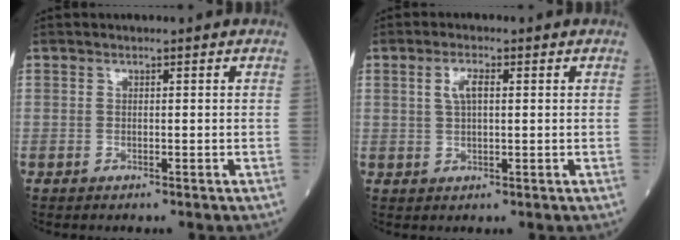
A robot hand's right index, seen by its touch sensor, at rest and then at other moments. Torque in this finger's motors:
{"motor_torque": [-0.02, 0.13, 0.05, 0.02]}